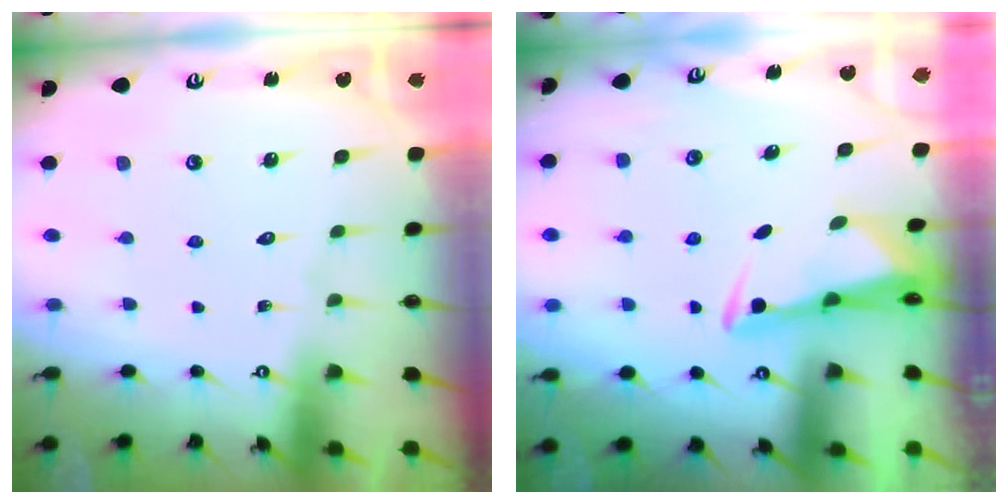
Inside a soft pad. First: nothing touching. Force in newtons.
{"total": 2.9, "press": 2.7, "slide": 0.9}